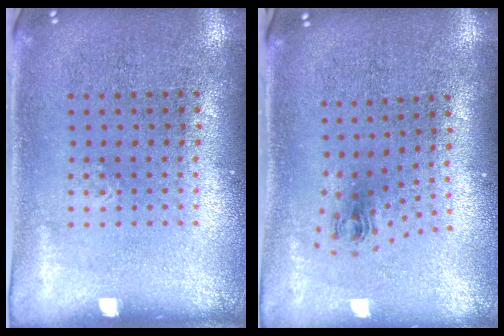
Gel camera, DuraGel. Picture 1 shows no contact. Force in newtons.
{"total": 1.0, "press": 0.5, "slide": 0.9}